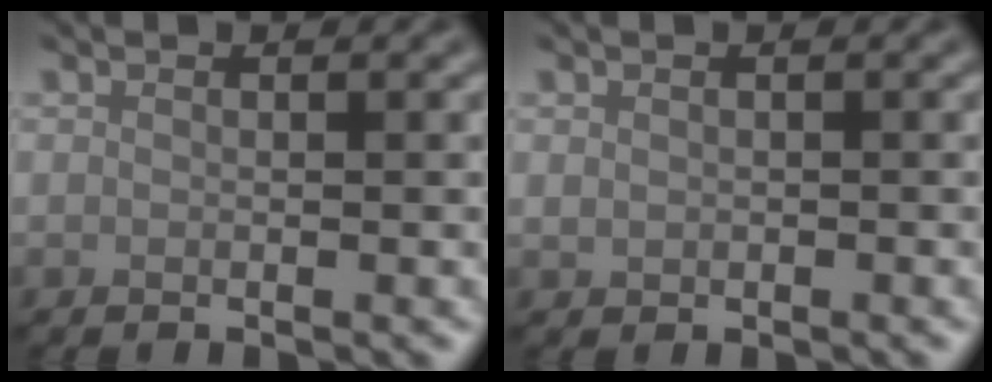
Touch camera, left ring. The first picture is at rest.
{"total": 0.6, "force": [0.1, 0.5, 0.2], "torque": [-0.001, -0.002, 0.003]}